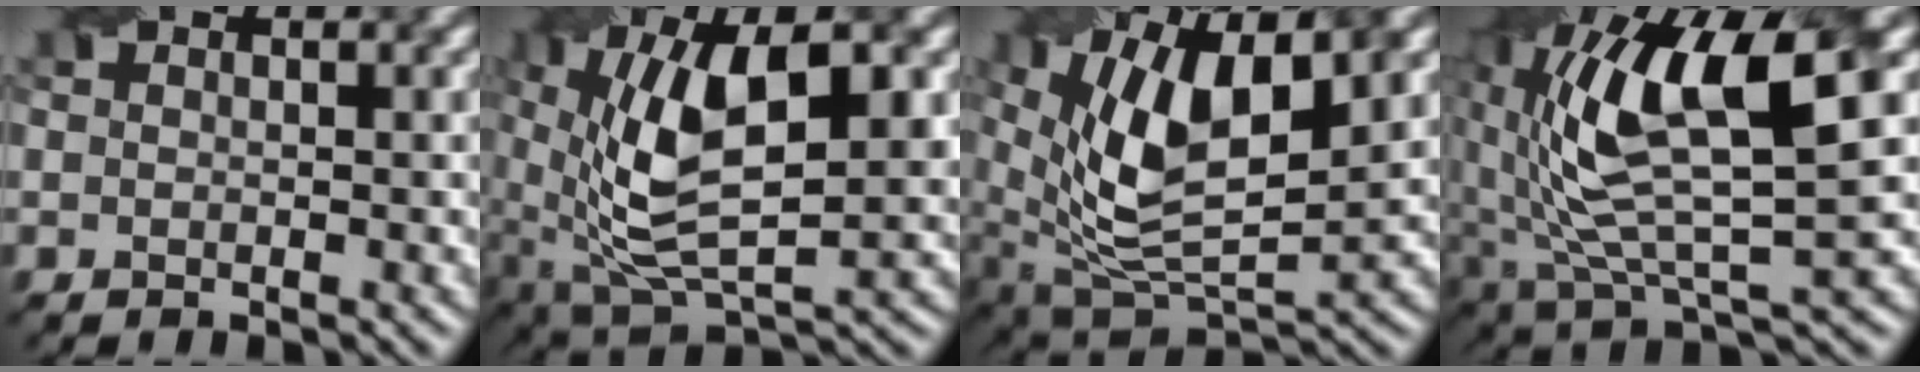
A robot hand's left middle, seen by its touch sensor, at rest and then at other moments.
{"total": 11.6, "force": [1.6, 5.3, 10.2], "torque": [-0.188, 0.000, 0.024]}
{"total": 12.1, "force": [4.0, 5.4, 10.1], "torque": [-0.188, 0.002, 0.073]}
{"total": 12.2, "force": [2.7, 4.9, 10.9], "torque": [-0.216, -0.006, 0.058]}